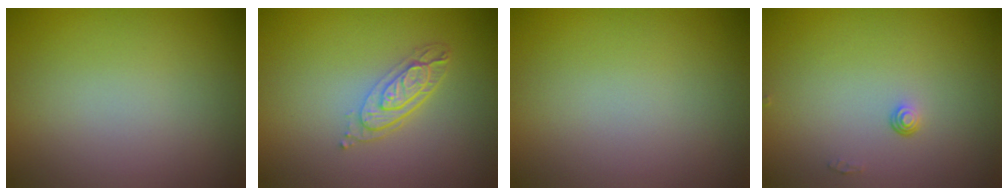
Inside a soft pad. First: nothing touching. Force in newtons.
{"total": 3.2, "press": 2.4, "slide": 2.2}
{"total": 0.0}
{"total": 0.8, "press": 0.5, "slide": 0.6}